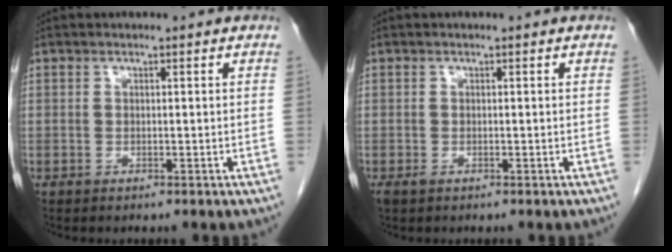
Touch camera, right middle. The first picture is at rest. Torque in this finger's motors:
{"motor_torque": [0.30, -0.03, 0.03, 0.02]}